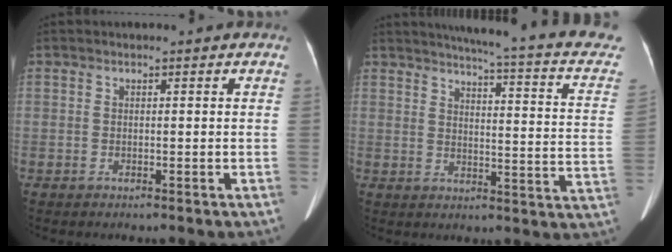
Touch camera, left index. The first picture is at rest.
{"total": 19.0, "force": [15.7, 1.2, 10.5], "torque": [-0.142, -0.048, 0.165]}